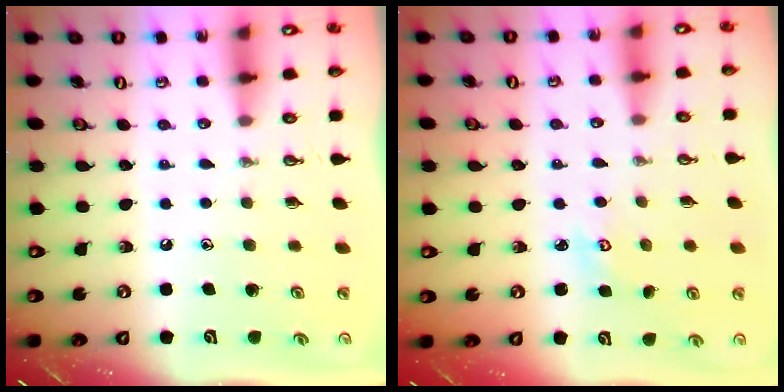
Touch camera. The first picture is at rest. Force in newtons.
{"total": 2.8, "press": 2.8, "slide": 0.3}